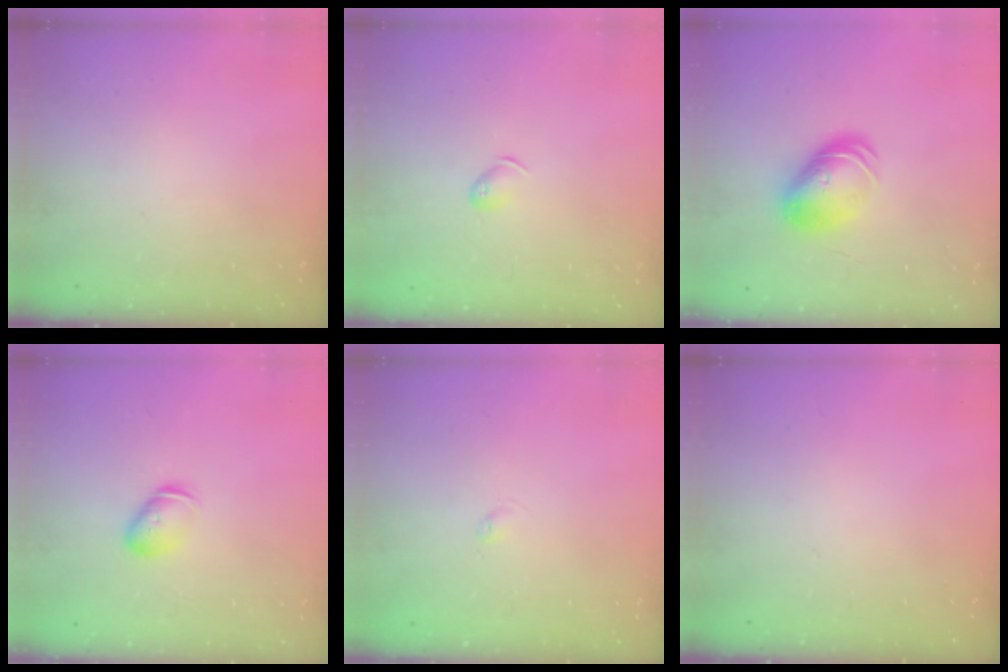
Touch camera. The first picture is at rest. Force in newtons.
{"total": 5.1, "press": 5.1, "slide": 0.8}
{"total": 9.8, "press": 9.8, "slide": 0.5}
{"total": 5.9, "press": 5.8, "slide": 0.7}
{"total": 2.4, "press": 2.3, "slide": 0.4}
{"total": 0.0}